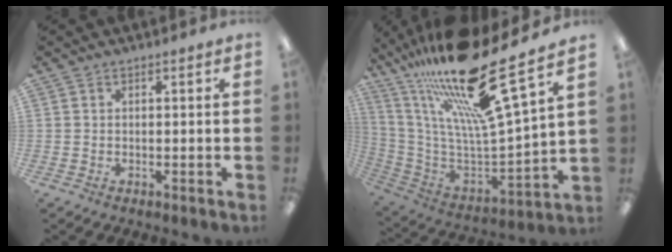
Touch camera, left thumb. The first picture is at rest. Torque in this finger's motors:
{"motor_torque": [1.58, 0.12, 2.05, -0.74, 0.66]}